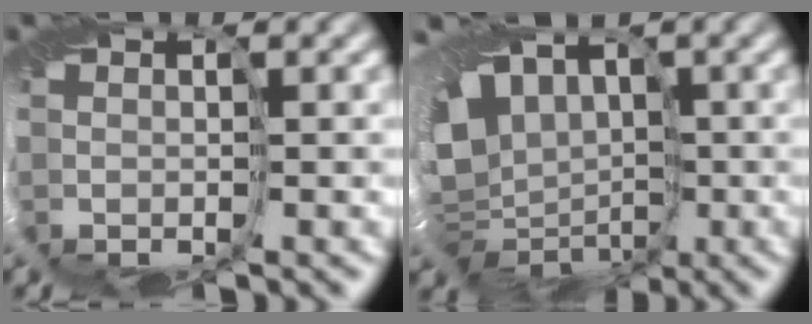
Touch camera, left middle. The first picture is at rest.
{"total": 11.6, "force": [-0.2, 8.8, 7.6], "torque": [-0.131, -0.026, -0.006]}